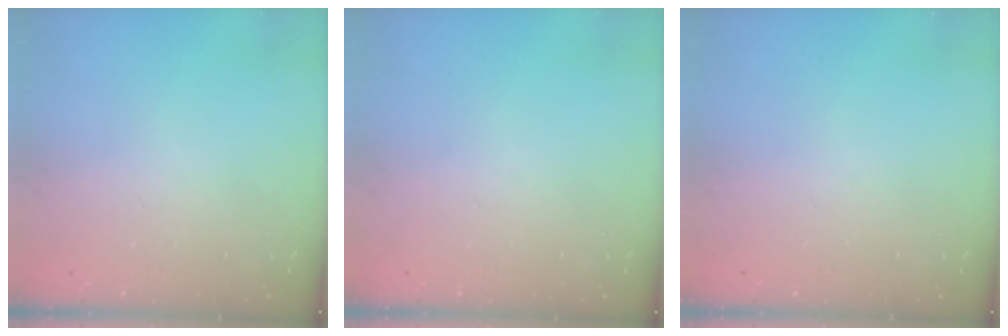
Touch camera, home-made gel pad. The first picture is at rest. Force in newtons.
{"total": 0.0}
{"total": 0.0}